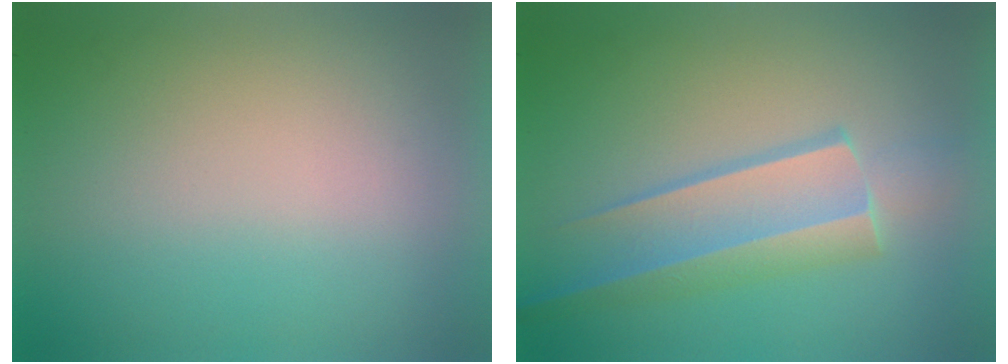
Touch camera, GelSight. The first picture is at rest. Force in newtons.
{"total": 3.2}